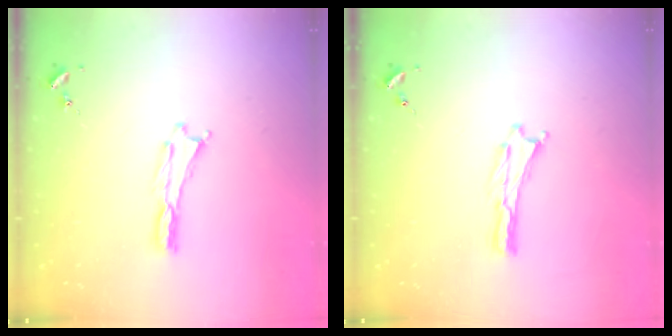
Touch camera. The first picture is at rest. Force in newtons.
{"total": 0.0}